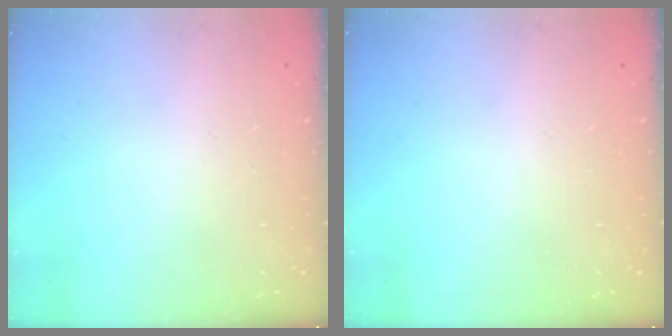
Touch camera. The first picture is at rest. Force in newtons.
{"total": 0.0}